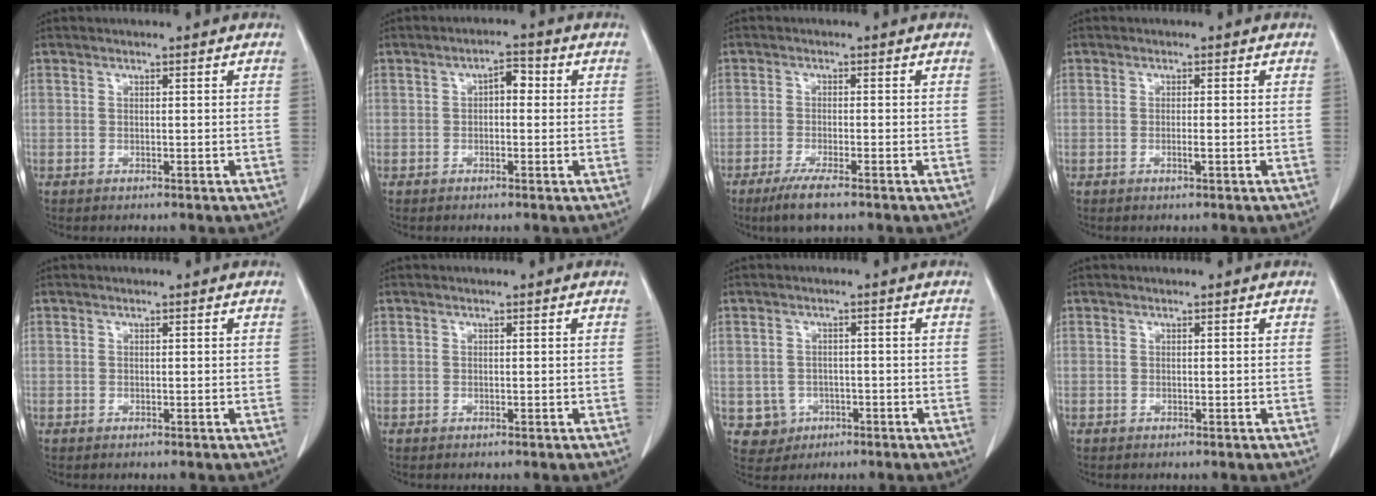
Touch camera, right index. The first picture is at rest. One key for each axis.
{"total": 3.0, "fx": 0.3, "fy": 1.5, "fz": 2.6, "tx": -0.036, "ty": 0.014, "tz": 0.001}
{"total": 4.9, "fx": -3.4, "fy": 0.4, "fz": 3.6, "tx": -0.069, "ty": -0.014, "tz": -0.060}
{"total": 1.1, "fx": -0.4, "fy": -0.1, "fz": 1.1, "tx": -0.022, "ty": -0.003, "tz": -0.007}
{"total": 0.0}
{"total": 0.0}
{"total": 3.9, "fx": -1.2, "fy": 3.7, "fz": 0.2, "tx": 0.002, "ty": 0.011, "tz": -0.011}
{"total": 0.0}